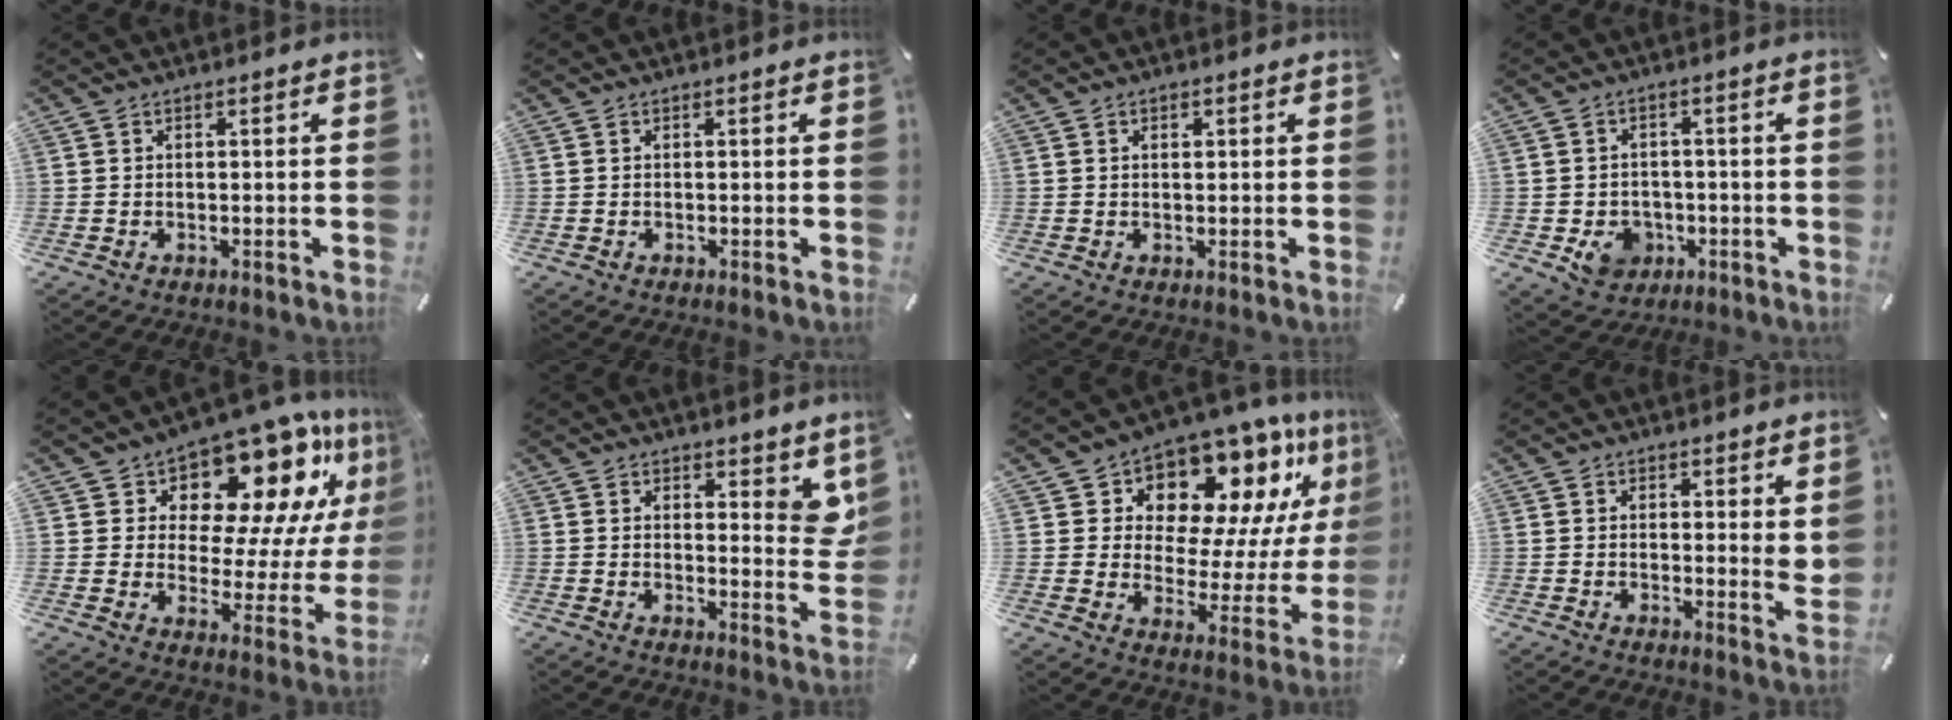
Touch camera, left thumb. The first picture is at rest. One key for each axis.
{"total": 0.0}
{"total": 1.2, "fx": 0.4, "fy": 0.8, "fz": 0.8, "tx": -0.010, "ty": 0.000, "tz": 0.005}
{"total": 7.1, "fx": -2.1, "fy": 6.1, "fz": 2.8, "tx": -0.038, "ty": 0.009, "tz": -0.036}
{"total": 15.3, "fx": 10.9, "fy": 7.6, "fz": 7.6, "tx": -0.107, "ty": -0.105, "tz": 0.180}
{"total": 7.0, "fx": 4.6, "fy": 3.8, "fz": 3.8, "tx": -0.031, "ty": -0.038, "tz": 0.077}
{"total": 13.2, "fx": 10.2, "fy": 7.2, "fz": 4.4, "tx": -0.057, "ty": -0.115, "tz": 0.169}
{"total": 3.3, "fx": 2.5, "fy": 1.4, "fz": 1.7, "tx": -0.016, "ty": -0.020, "tz": 0.042}